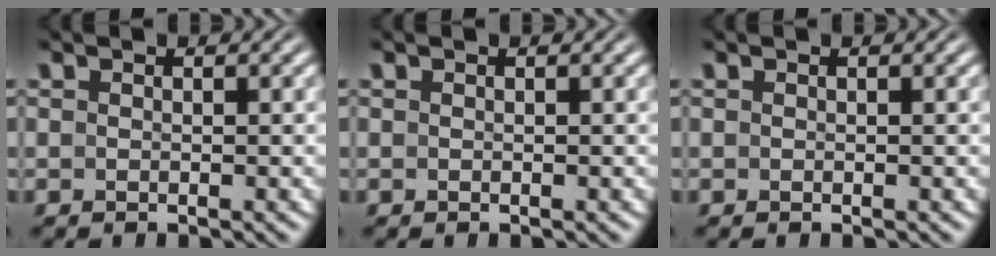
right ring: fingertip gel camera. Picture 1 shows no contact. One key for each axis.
{"total": 0.0}
{"total": 0.0}